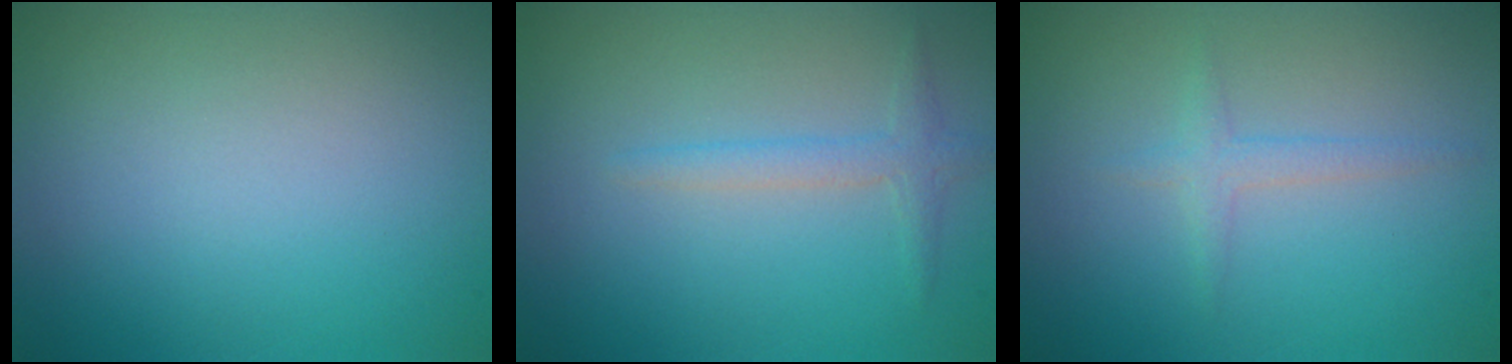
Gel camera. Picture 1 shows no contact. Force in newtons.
{"total": 1.7, "press": 1.7, "slide": 0.1}
{"total": 1.3, "press": 1.3, "slide": 0.1}